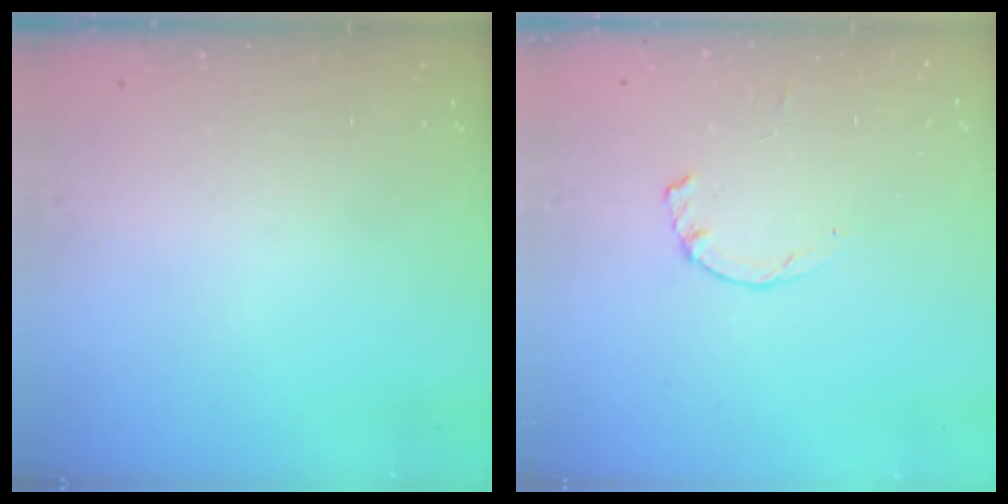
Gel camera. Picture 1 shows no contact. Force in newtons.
{"total": 1.2, "press": 1.2, "slide": 0.3}